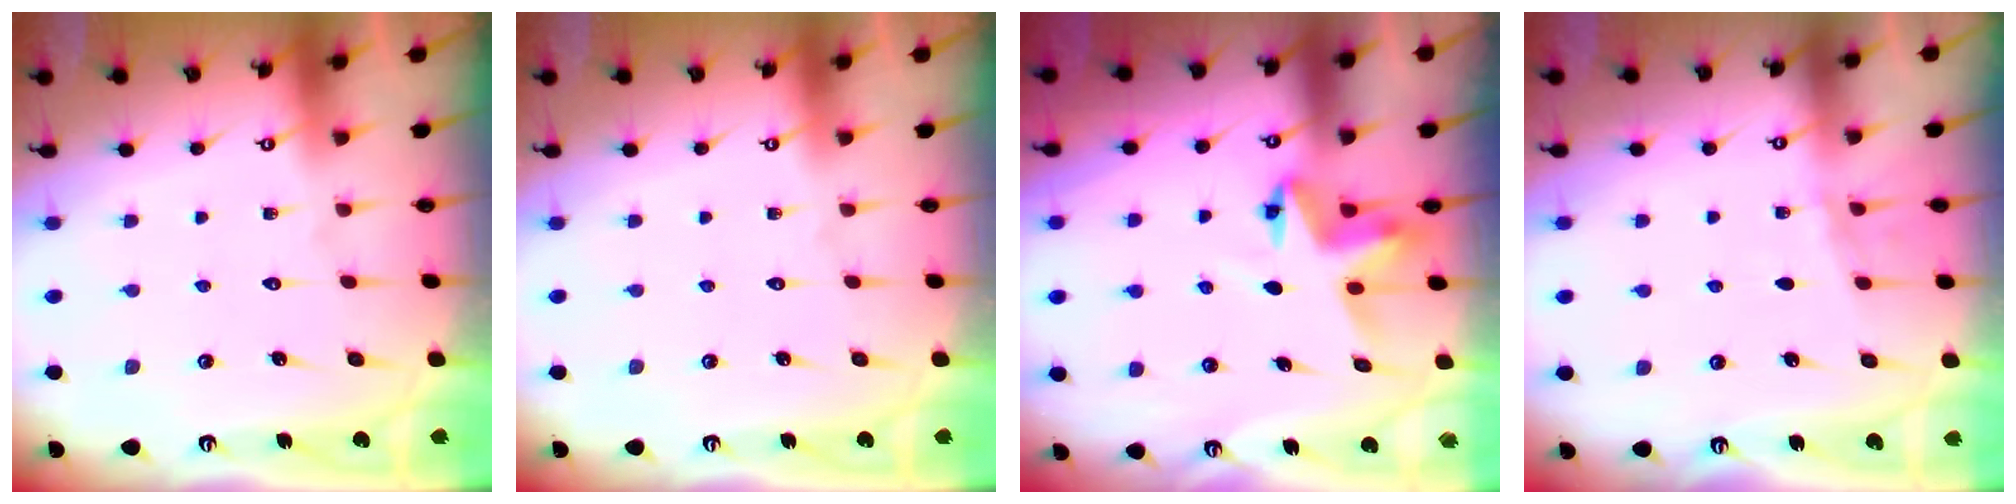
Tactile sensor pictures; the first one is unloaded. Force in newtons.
{"total": 0.0}
{"total": 5.8, "press": 5.8, "slide": 0.2}
{"total": 3.1, "press": 3.1, "slide": 0.4}